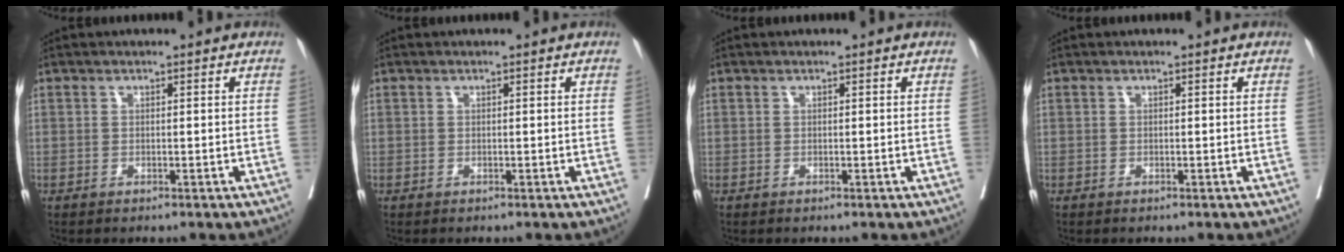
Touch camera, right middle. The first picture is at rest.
{"total": 0.0}
{"total": 0.0}
{"total": 0.0}